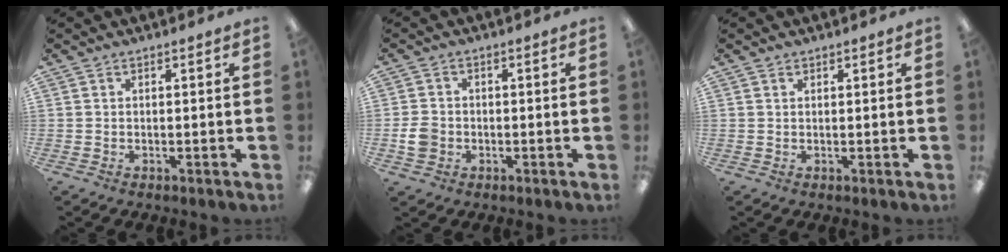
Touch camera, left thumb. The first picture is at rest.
{"total": 4.2, "force": [-1.0, 3.5, 2.1], "torque": [-0.039, 0.007, -0.017]}
{"total": 0.8, "force": [0.6, 0.5, 0.3], "torque": [-0.007, 0.002, 0.011]}